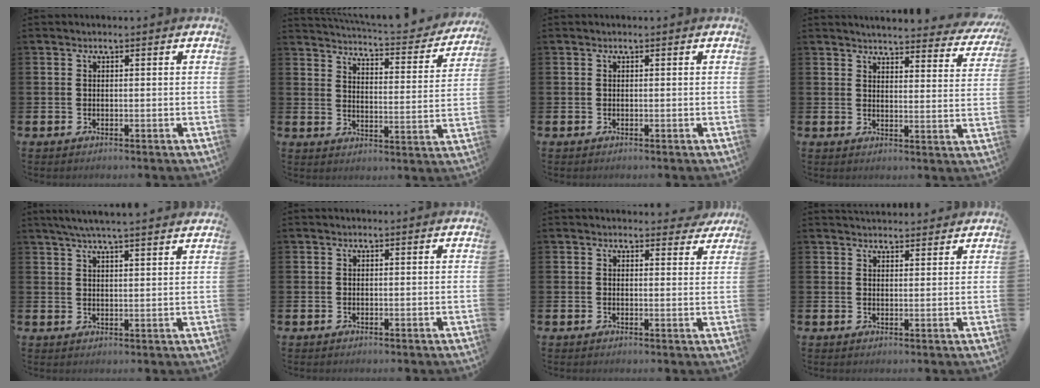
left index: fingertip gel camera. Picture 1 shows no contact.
{"total": 4.5, "force": [4.4, 0.2, 0.9], "torque": [-0.028, -0.049, 0.066]}
{"total": 0.0}
{"total": 4.1, "force": [4.0, 0.4, 0.6], "torque": [-0.021, -0.035, 0.067]}
{"total": 4.9, "force": [4.6, -0.3, 1.7], "torque": [-0.044, -0.014, 0.082]}
{"total": 0.0}
{"total": 2.3, "force": [2.1, 0.7, 0.1], "torque": [0.010, -0.010, 0.035]}
{"total": 2.8, "force": [2.7, 0.6, 0.0], "torque": [0.001, -0.013, 0.048]}